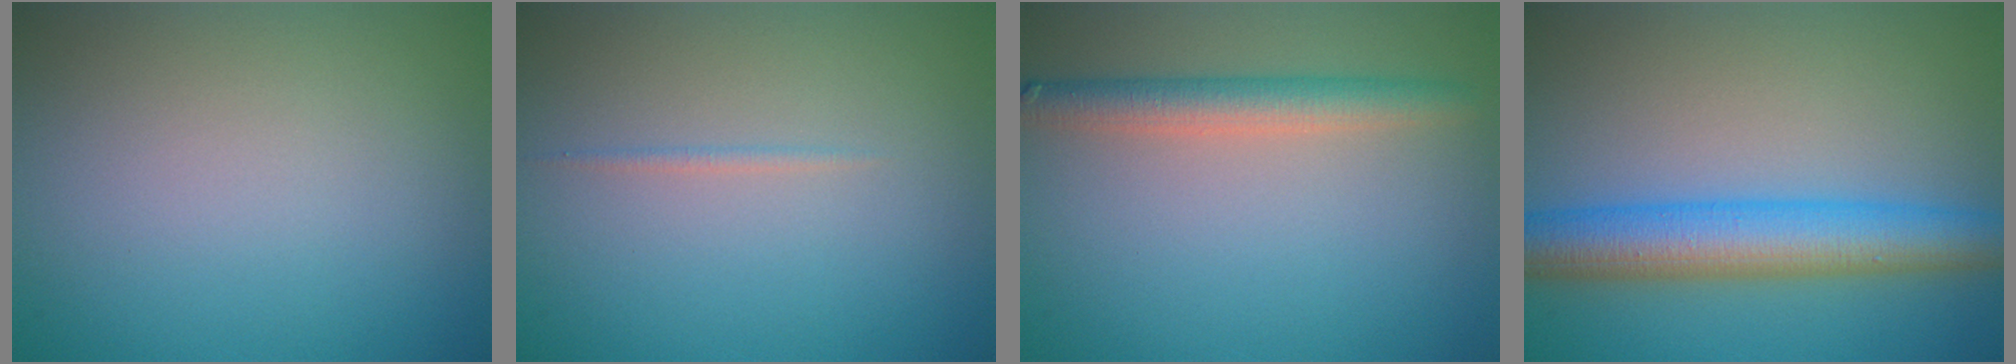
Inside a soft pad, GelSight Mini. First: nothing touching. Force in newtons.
{"total": 0.5, "press": 0.5, "slide": 0.0}
{"total": 3.3, "press": 3.3, "slide": 0.0}
{"total": 6.7, "press": 6.7, "slide": 0.1}